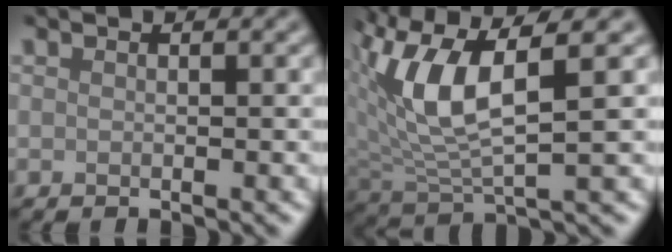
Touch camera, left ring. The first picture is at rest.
{"total": 7.9, "force": [1.9, 3.3, 6.9], "torque": [-0.155, 0.000, 0.034]}